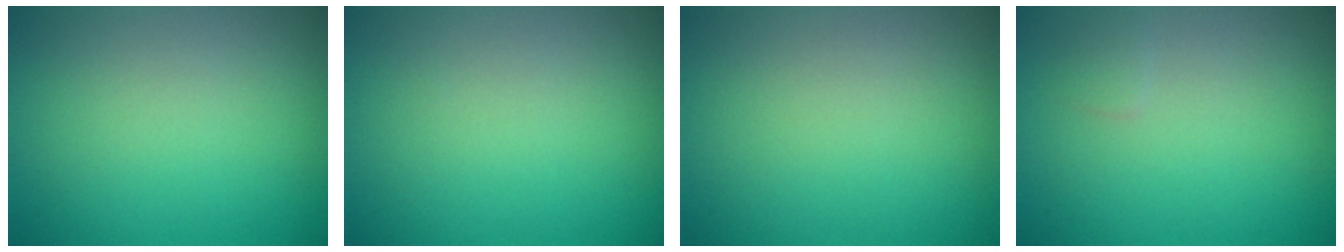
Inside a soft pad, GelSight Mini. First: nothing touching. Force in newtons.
{"total": 0.0}
{"total": 0.0}
{"total": 0.6, "press": 0.6, "slide": 0.0}